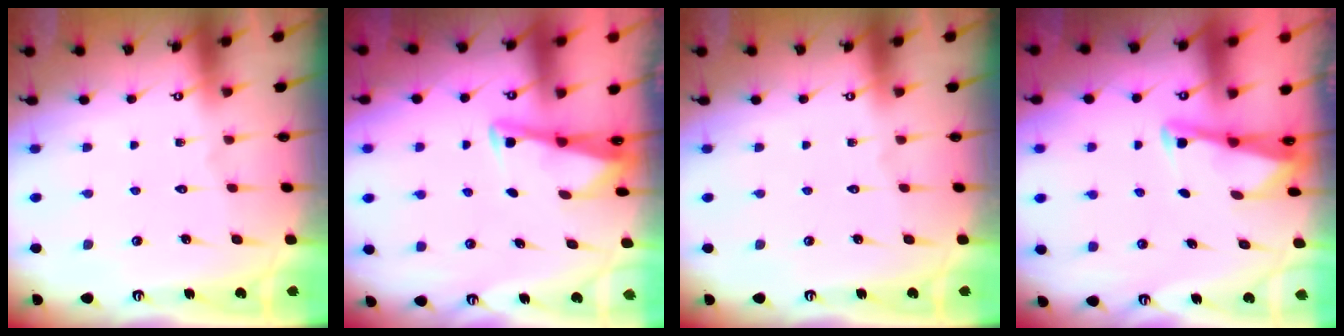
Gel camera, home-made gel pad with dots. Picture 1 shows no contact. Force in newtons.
{"total": 2.8, "press": 2.8, "slide": 0.3}
{"total": 0.0}
{"total": 2.6, "press": 2.6, "slide": 0.1}